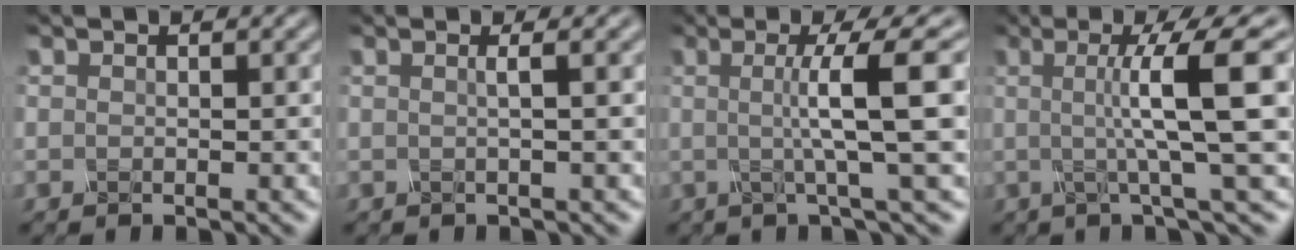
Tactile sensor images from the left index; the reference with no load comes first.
{"total": 2.2, "force": [0.3, 0.8, 2.0], "torque": [-0.021, 0.001, -0.015]}
{"total": 7.2, "force": [0.6, 1.0, 7.1], "torque": [-0.108, 0.013, 0.007]}
{"total": 9.1, "force": [1.0, 1.4, 9.0], "torque": [-0.122, 0.012, 0.016]}